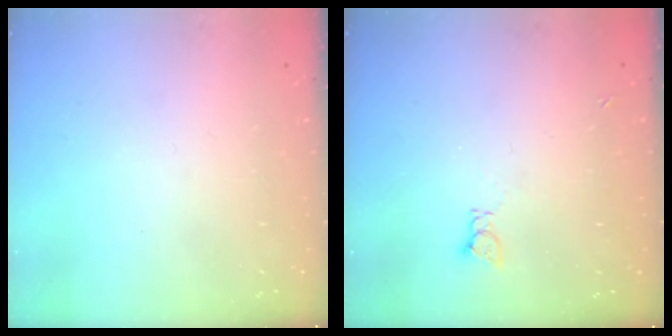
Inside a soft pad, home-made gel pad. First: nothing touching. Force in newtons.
{"total": 2.0, "press": 2.0, "slide": 0.3}